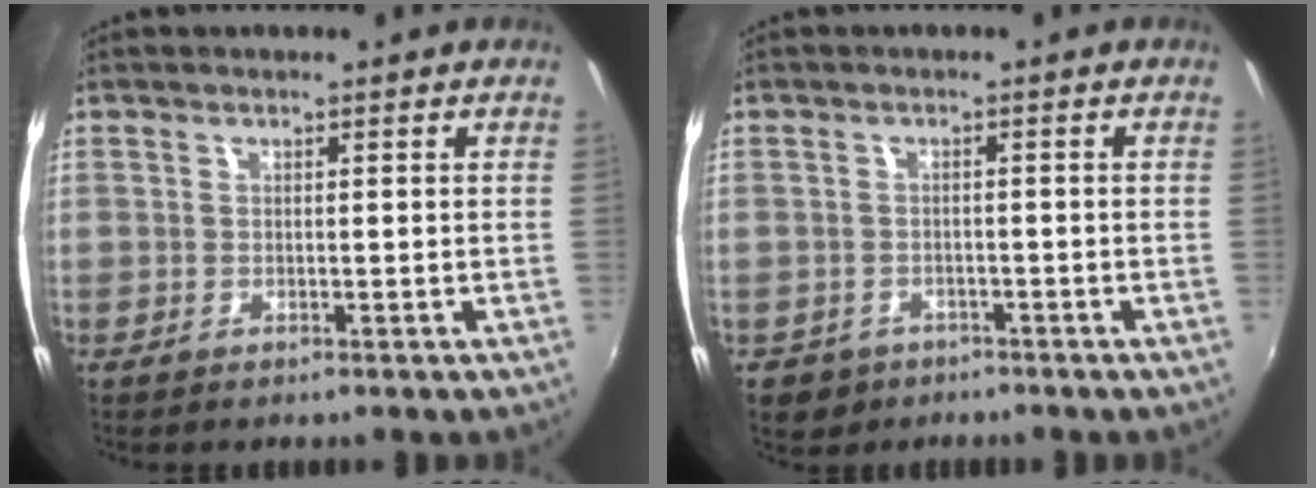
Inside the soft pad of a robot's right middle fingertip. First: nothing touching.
{"total": 4.4, "force": [-2.4, 3.5, 1.2], "torque": [-0.036, -0.005, -0.032]}